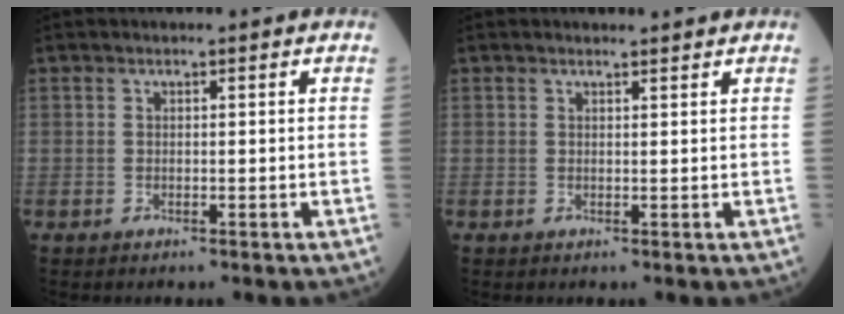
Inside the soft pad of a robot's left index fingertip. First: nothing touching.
{"total": 1.3, "force": [1.3, 0.0, 0.0], "torque": [-0.008, -0.001, 0.020]}